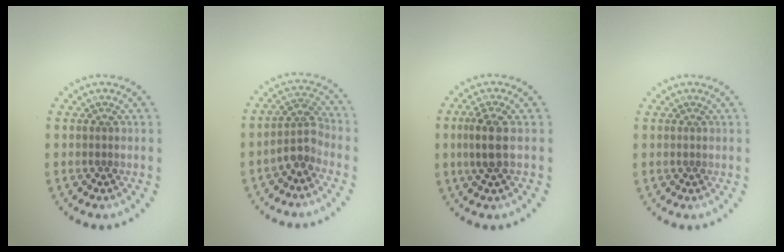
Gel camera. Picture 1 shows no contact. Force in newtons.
{"total": 2.6, "press": 2.1, "slide": 1.5}
{"total": 2.6, "press": 2.3, "slide": 1.1}
{"total": 0.0}